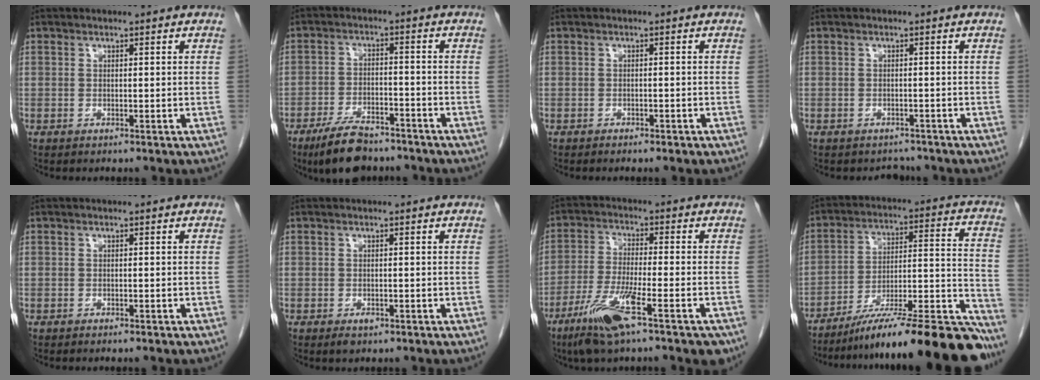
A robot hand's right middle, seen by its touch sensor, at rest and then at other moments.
{"total": 8.8, "force": [-7.0, 2.9, 4.5], "torque": [-0.082, -0.012, -0.122]}
{"total": 2.1, "force": [-1.6, 0.7, 1.1], "torque": [-0.018, -0.002, -0.014]}
{"total": 2.3, "force": [-2.0, 1.0, -0.2], "torque": [-0.004, -0.001, -0.029]}
{"total": 1.0, "force": [-0.8, 0.2, 0.6], "torque": [-0.012, -0.002, -0.007]}
{"total": 1.2, "force": [-0.7, 0.6, 0.8], "torque": [-0.012, 0.000, -0.006]}
{"total": 12.1, "force": [-7.0, 1.5, 9.8], "torque": [-0.182, -0.022, -0.119]}
{"total": 24.5, "force": [-21.2, 0.2, 12.3], "torque": [-0.121, 0.011, -0.325]}